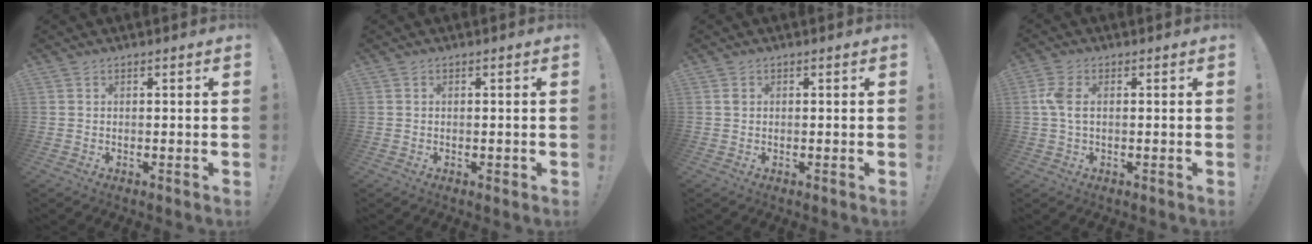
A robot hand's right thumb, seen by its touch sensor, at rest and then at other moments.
{"total": 0.7, "force": [-0.1, 0.5, 0.4], "torque": [0.000, -0.001, -0.003]}
{"total": 0.9, "force": [0.2, 0.7, 0.3], "torque": [-0.008, 0.003, 0.005]}
{"total": 5.0, "force": [0.5, 2.6, 4.2], "torque": [-0.087, 0.008, 0.009]}